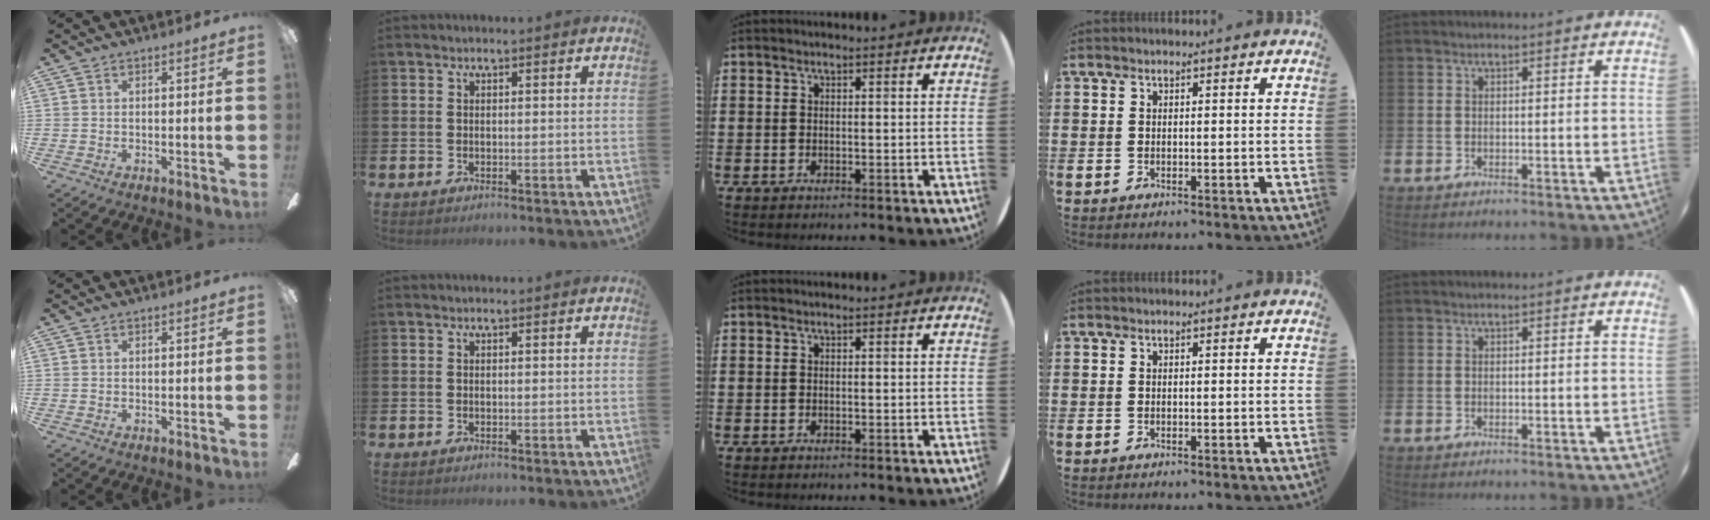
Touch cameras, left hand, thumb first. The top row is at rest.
{}